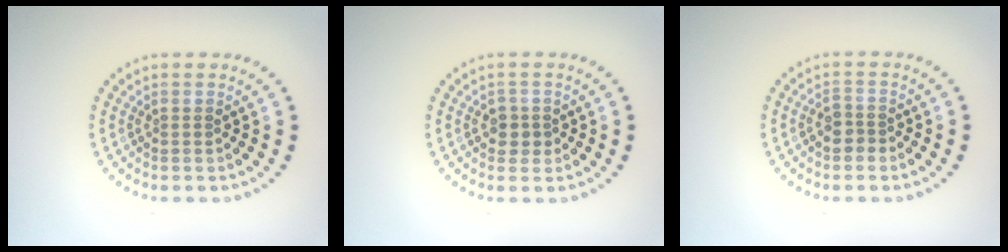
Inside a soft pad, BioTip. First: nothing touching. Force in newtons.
{"total": 1.7, "press": 1.6, "slide": 0.6}
{"total": 1.7, "press": 1.6, "slide": 0.7}